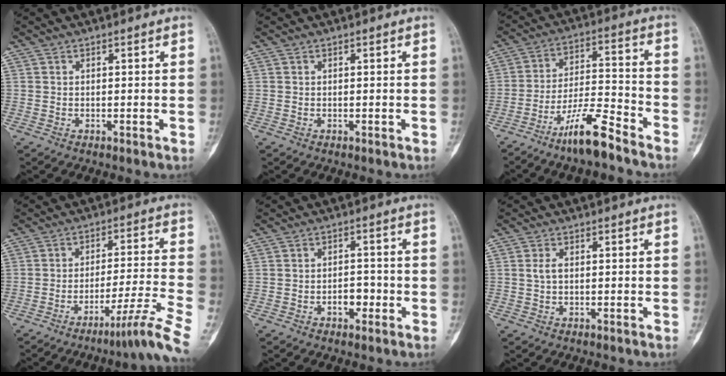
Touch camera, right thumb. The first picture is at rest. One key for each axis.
{"total": 0.0}
{"total": 10.9, "fx": -8.2, "fy": 1.6, "fz": 7.1, "tx": -0.134, "ty": 0.061, "tz": -0.149}
{"total": 11.3, "fx": -7.4, "fy": -0.9, "fz": 8.5, "tx": -0.135, "ty": 0.060, "tz": -0.111}
{"total": 3.4, "fx": -1.4, "fy": 2.1, "fz": 2.3, "tx": -0.020, "ty": 0.015, "tz": -0.020}
{"total": 1.6, "fx": 0.1, "fy": 0.7, "fz": 1.4, "tx": -0.033, "ty": 0.001, "tz": 0.001}